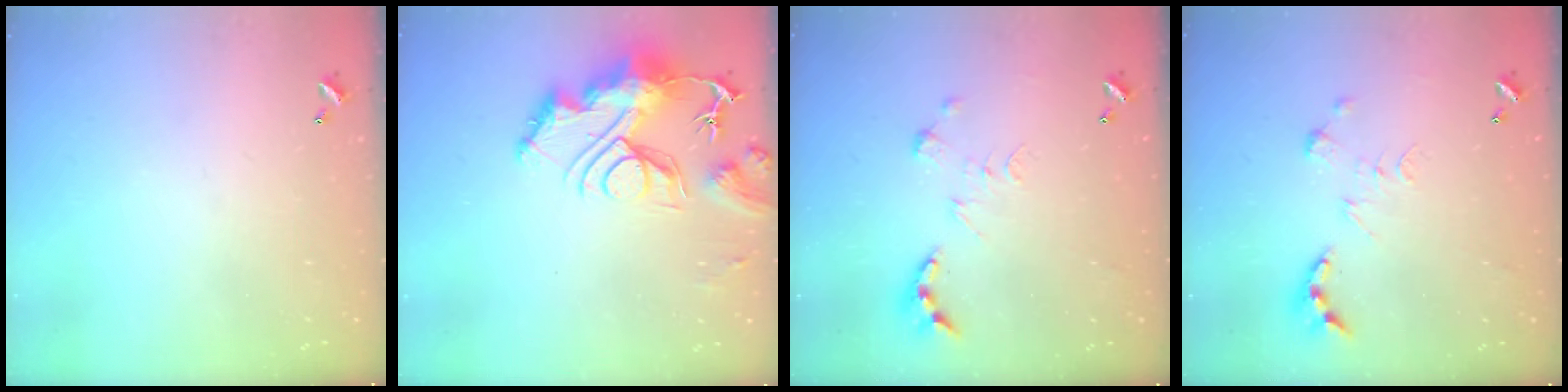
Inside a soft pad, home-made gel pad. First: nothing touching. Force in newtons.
{"total": 14.1, "press": 14.1, "slide": 1.4}
{"total": 0.0}
{"total": 0.0}